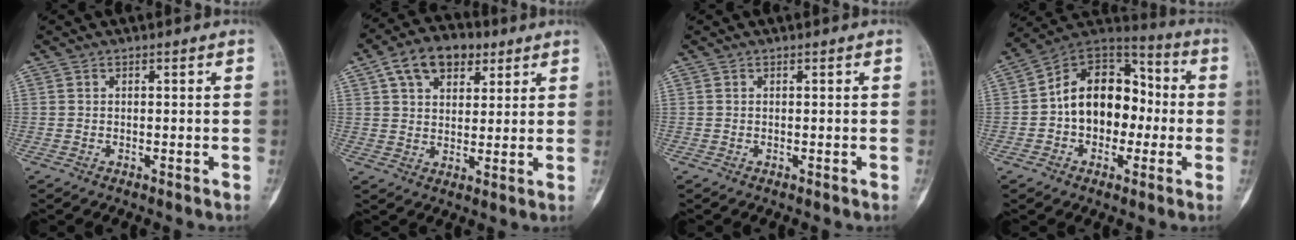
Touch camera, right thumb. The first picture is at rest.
{"total": 11.2, "force": [5.5, 7.1, 6.8], "torque": [-0.083, -0.002, 0.086]}
{"total": 0.0}
{"total": 16.0, "force": [-1.2, 11.5, 11.0], "torque": [-0.129, 0.049, -0.032]}